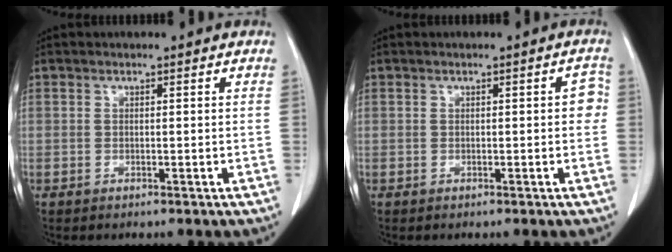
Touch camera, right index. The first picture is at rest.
{"total": 2.0, "force": [0.0, 0.8, 1.8], "torque": [-0.007, 0.007, -0.003]}